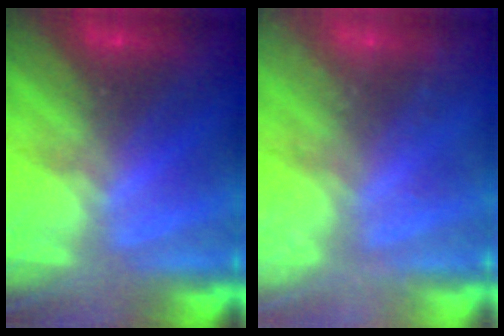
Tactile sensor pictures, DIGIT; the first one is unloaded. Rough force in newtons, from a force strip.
{"total": 2.5}